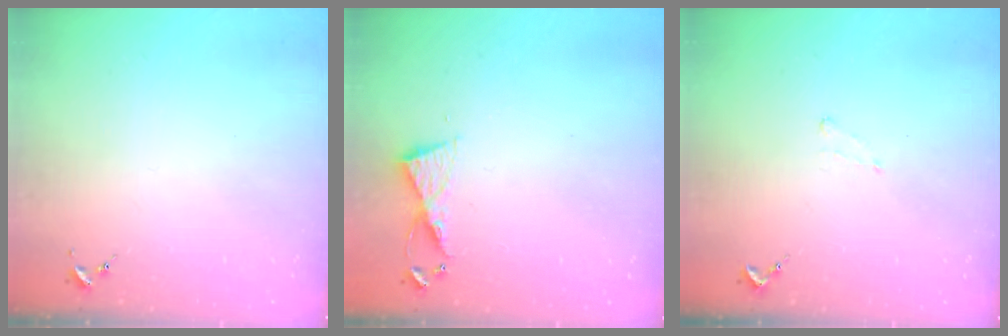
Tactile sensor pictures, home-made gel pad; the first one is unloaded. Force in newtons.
{"total": 6.0, "press": 6.0, "slide": 0.6}
{"total": 3.8, "press": 3.8, "slide": 0.5}